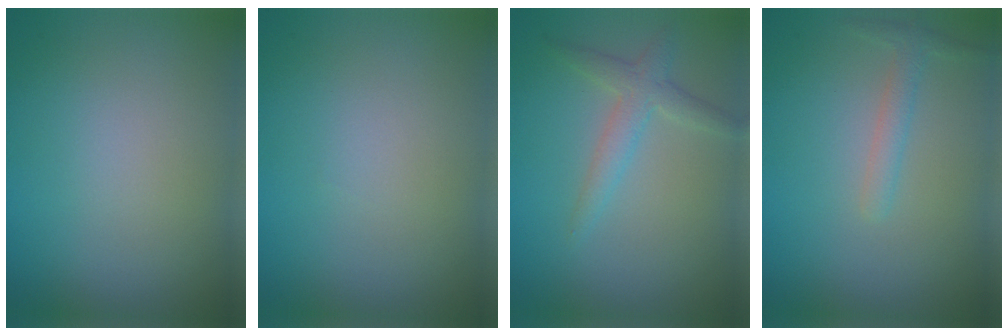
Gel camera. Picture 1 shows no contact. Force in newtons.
{"total": 0.0}
{"total": 2.4, "press": 2.4, "slide": 0.1}
{"total": 1.5, "press": 1.5, "slide": 0.0}